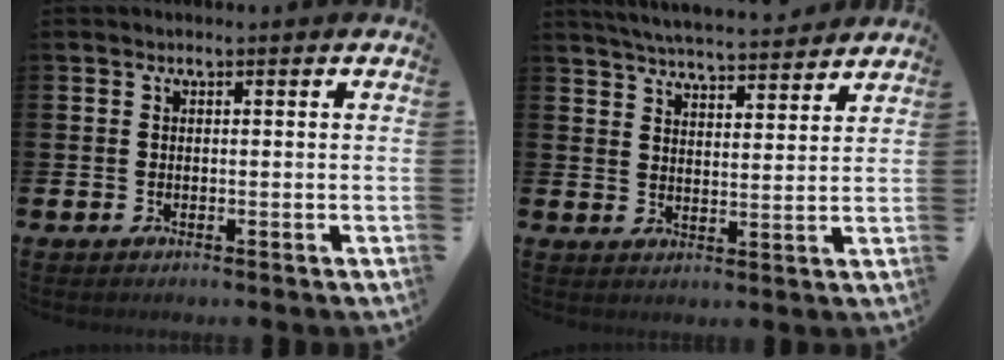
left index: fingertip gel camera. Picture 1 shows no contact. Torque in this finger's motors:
{"motor_torque": [0.94, -1.20, 0.68, 0.21]}